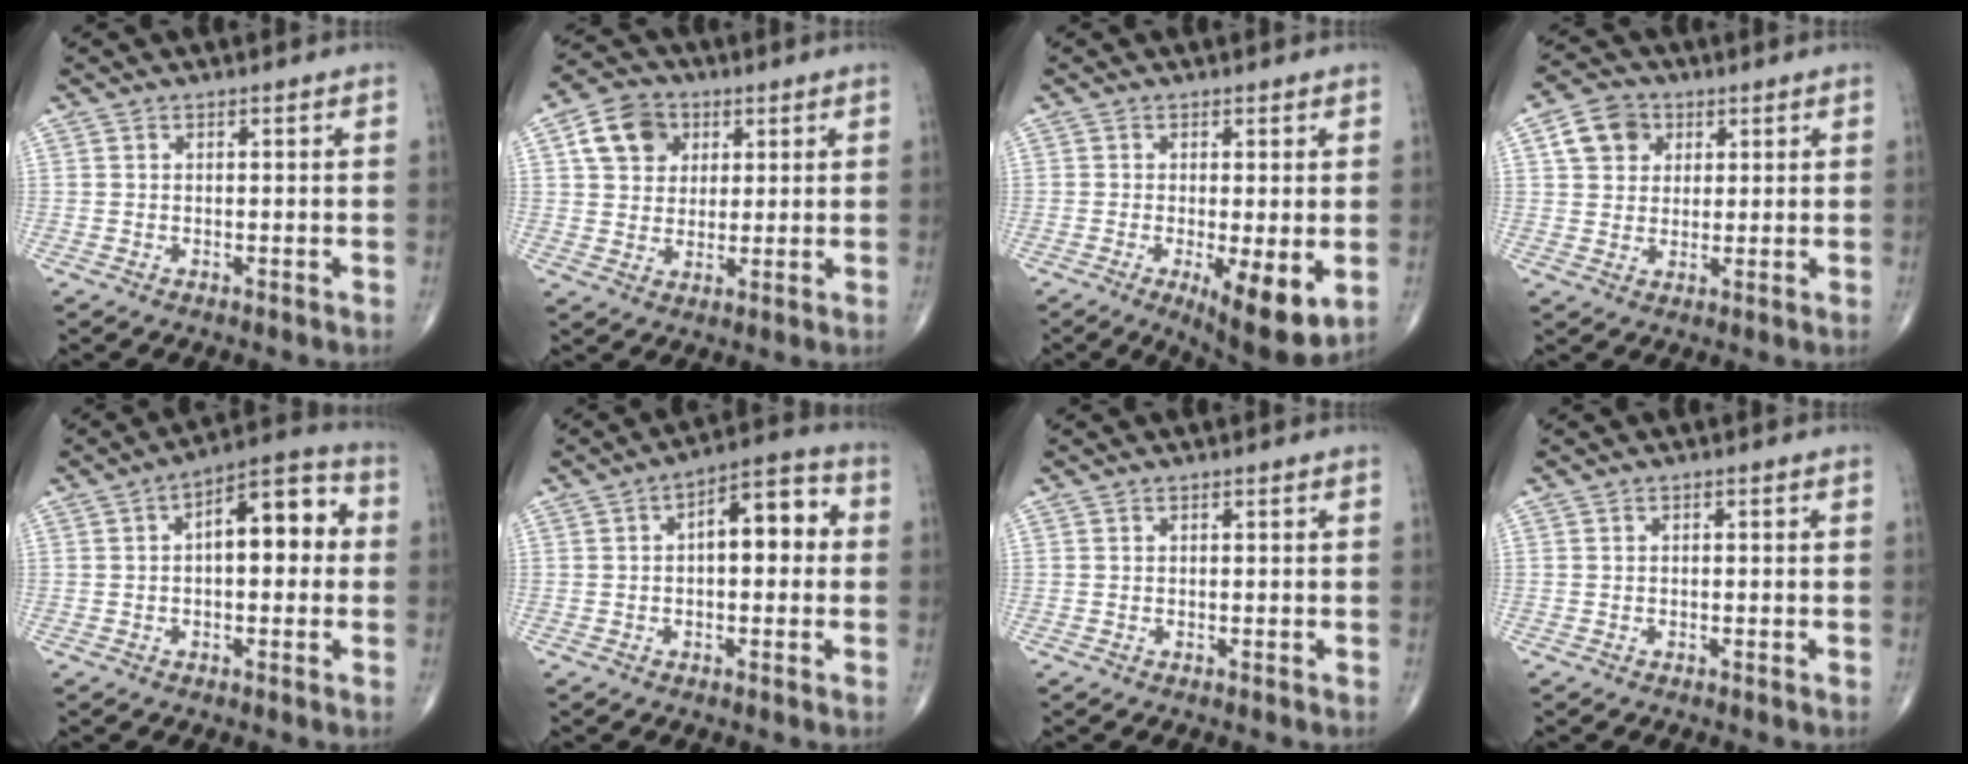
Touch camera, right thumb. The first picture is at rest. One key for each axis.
{"total": 9.0, "fx": 3.2, "fy": 7.2, "fz": 4.3, "tx": -0.053, "ty": -0.003, "tz": 0.052}
{"total": 9.6, "fx": -2.3, "fy": 2.9, "fz": 8.8, "tx": -0.131, "ty": -0.025, "tz": -0.031}
{"total": 7.2, "fx": 2.6, "fy": 5.9, "fz": 3.3, "tx": -0.034, "ty": -0.001, "tz": 0.042}
{"total": 11.5, "fx": 1.2, "fy": 5.4, "fz": 10.1, "tx": -0.118, "ty": 0.033, "tz": 0.007}
{"total": 9.9, "fx": 1.0, "fy": 4.7, "fz": 8.6, "tx": -0.098, "ty": 0.030, "tz": 0.004}
{"total": 0.0}
{"total": 0.0}